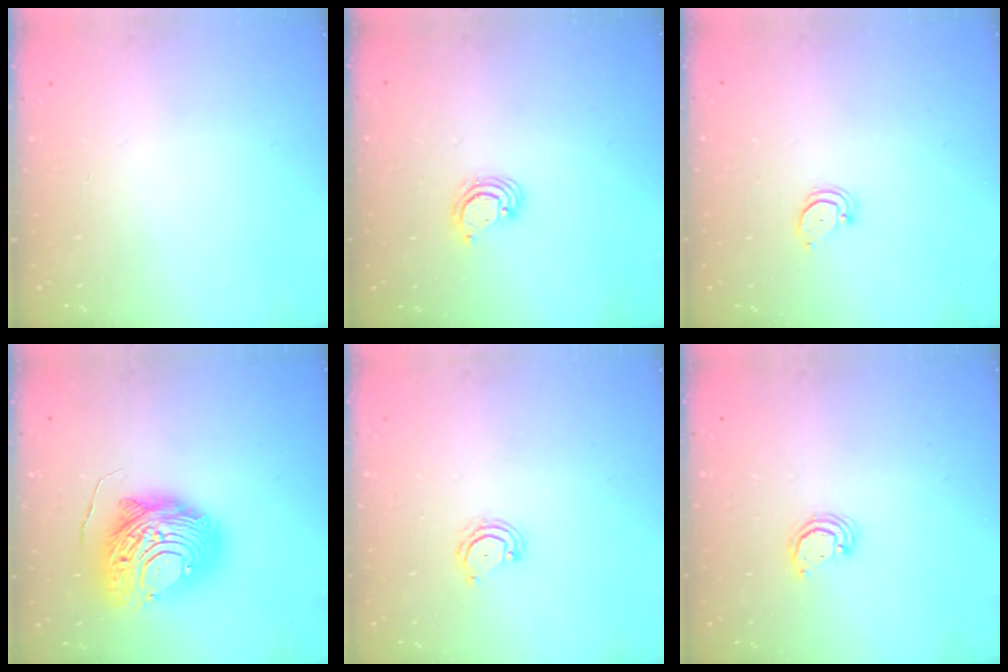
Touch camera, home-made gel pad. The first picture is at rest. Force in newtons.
{"total": 4.0, "press": 3.9, "slide": 0.3}
{"total": 1.5, "press": 1.5, "slide": 0.2}
{"total": 17.5, "press": 17.5, "slide": 1.5}
{"total": 4.1, "press": 4.1, "slide": 0.6}
{"total": 2.4, "press": 2.4, "slide": 0.3}